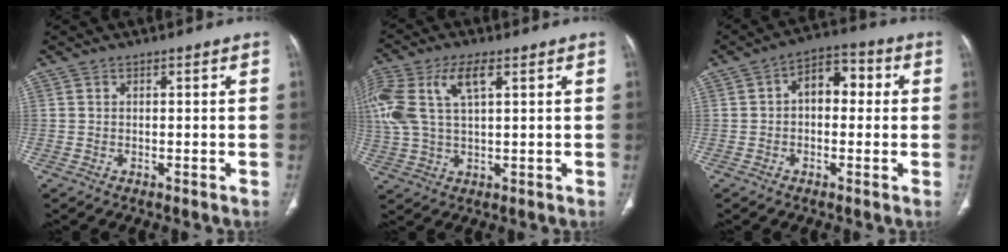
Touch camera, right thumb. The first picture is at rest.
{"total": 15.8, "force": [5.1, 7.7, 12.8], "torque": [-0.320, 0.020, 0.101]}
{"total": 7.8, "force": [0.8, 5.0, 5.9], "torque": [-0.060, 0.029, 0.002]}